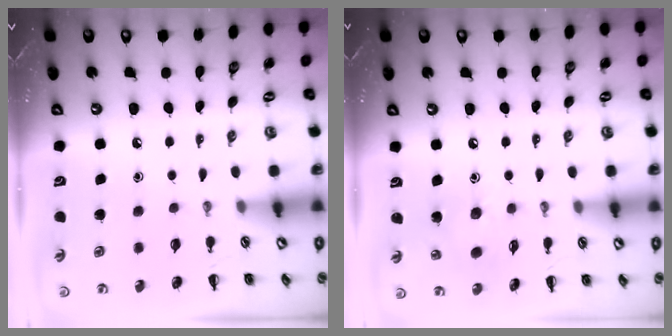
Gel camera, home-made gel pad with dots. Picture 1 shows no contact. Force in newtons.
{"total": 7.4, "press": 7.3, "slide": 0.6}